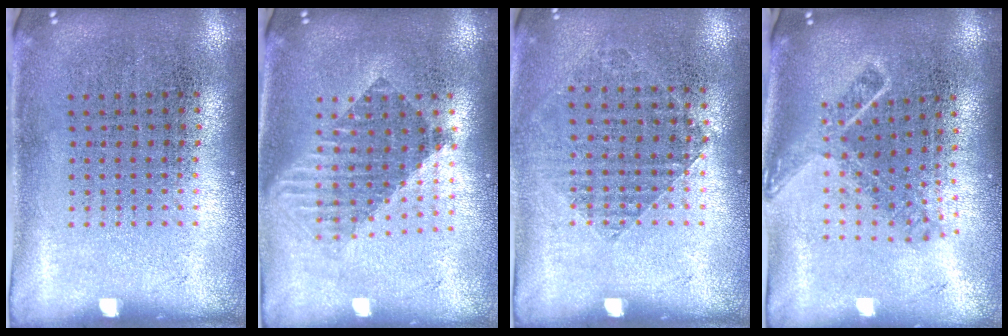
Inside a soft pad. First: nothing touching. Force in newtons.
{"total": 1.7, "press": 1.4, "slide": 0.9}
{"total": 0.9, "press": 0.8, "slide": 0.3}
{"total": 1.7, "press": 1.3, "slide": 1.1}